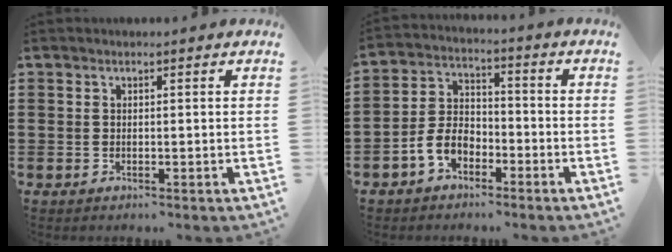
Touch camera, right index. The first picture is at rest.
{"total": 5.9, "force": [-3.2, 3.7, 3.3], "torque": [-0.088, 0.004, -0.066]}